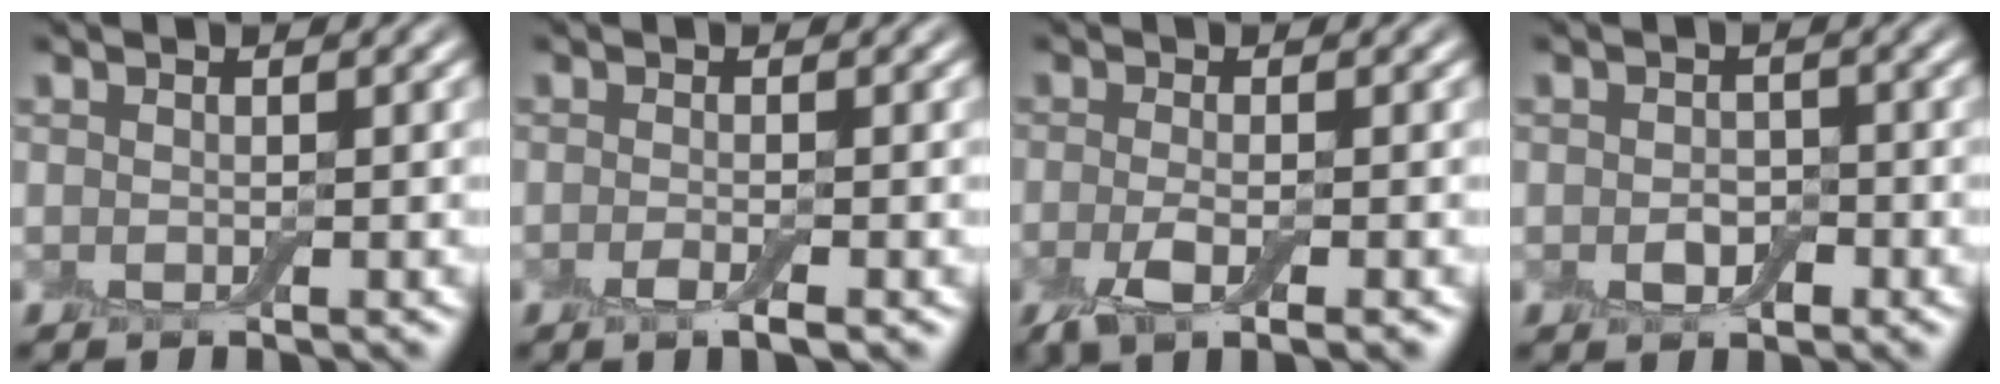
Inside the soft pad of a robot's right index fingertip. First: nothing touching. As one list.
[{"total": 1.7, "force": [-0.8, 0.3, 1.5], "torque": [-0.023, -0.002, -0.018]}, {"total": 3.6, "force": [-1.4, 1.2, 3.1], "torque": [-0.064, -0.009, -0.029]}, {"total": 1.9, "force": [-0.5, 1.3, 1.2], "torque": [-0.022, -0.001, -0.013]}]